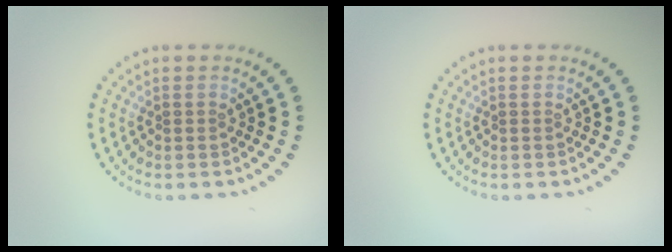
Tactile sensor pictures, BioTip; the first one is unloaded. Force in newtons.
{"total": 0.0}